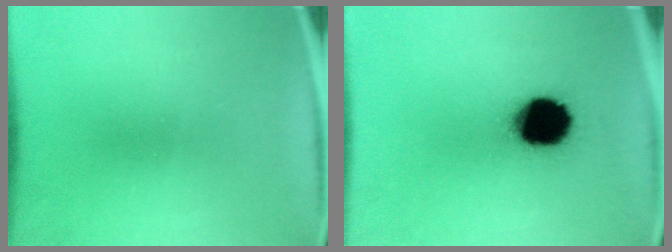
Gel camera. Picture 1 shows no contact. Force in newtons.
{"total": 16.7}